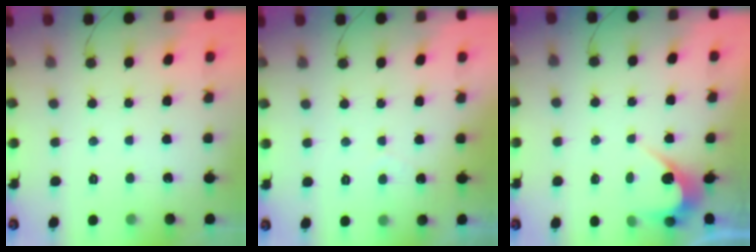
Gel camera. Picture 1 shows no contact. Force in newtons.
{"total": 1.8, "press": 1.8, "slide": 0.1}
{"total": 2.8, "press": 2.8, "slide": 0.1}